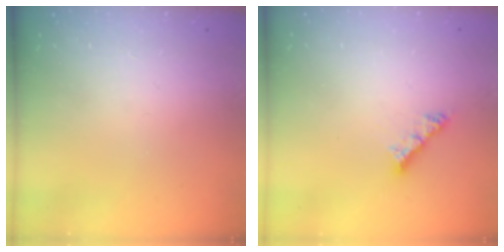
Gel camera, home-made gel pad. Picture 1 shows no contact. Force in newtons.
{"total": 5.3, "press": 5.3, "slide": 0.6}